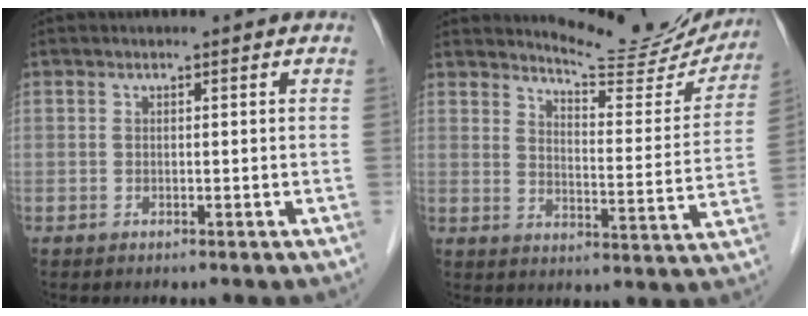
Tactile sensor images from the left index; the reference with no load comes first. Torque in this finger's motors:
{"motor_torque": [0.40, -0.73, 0.09, -0.01]}